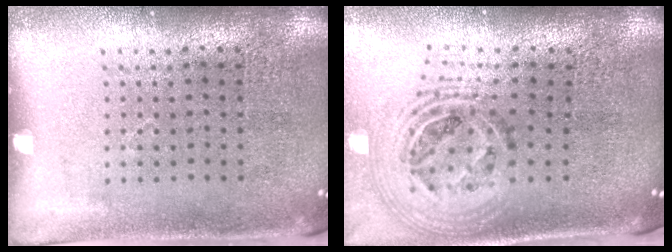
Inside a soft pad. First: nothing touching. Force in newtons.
{"total": 1.9, "press": 1.5, "slide": 1.1}